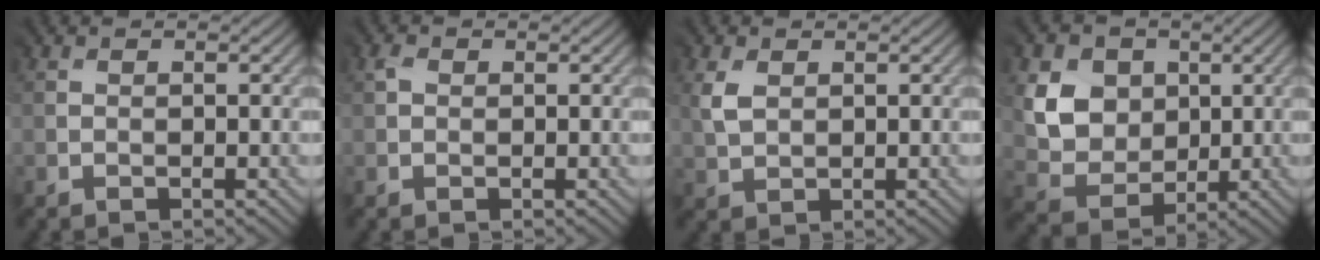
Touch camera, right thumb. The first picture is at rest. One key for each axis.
{"total": 1.0, "fx": 0.5, "fy": 0.9, "fz": 0.2, "tx": -0.003, "ty": -0.001, "tz": 0.006}
{"total": 2.0, "fx": 1.2, "fy": 1.5, "fz": 0.7, "tx": -0.030, "ty": 0.000, "tz": 0.022}
{"total": 6.6, "fx": 2.3, "fy": 5.8, "fz": 2.2, "tx": -0.079, "ty": -0.004, "tz": 0.030}